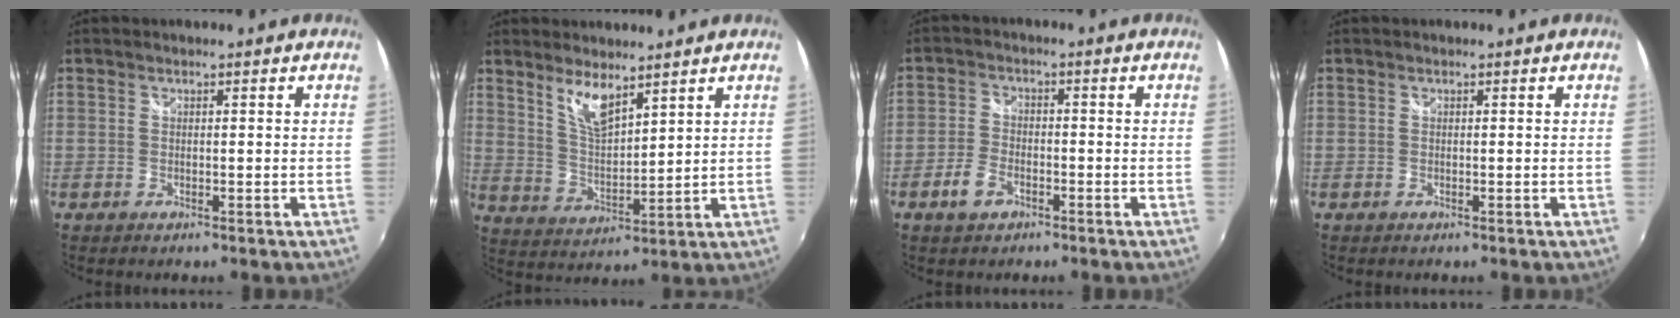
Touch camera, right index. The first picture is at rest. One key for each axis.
{"total": 7.2, "fx": 5.1, "fy": 2.0, "fz": 4.6, "tx": -0.086, "ty": -0.006, "tz": 0.104}
{"total": 4.8, "fx": -2.7, "fy": 2.9, "fz": 2.7, "tx": -0.067, "ty": 0.003, "tz": -0.050}
{"total": 0.0}